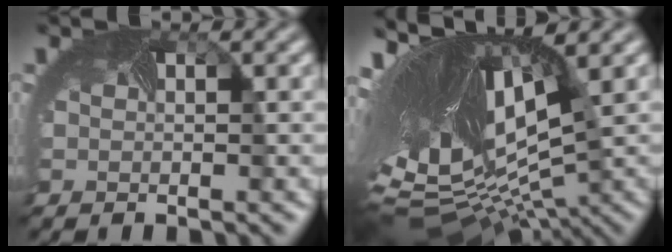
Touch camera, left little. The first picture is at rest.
{"total": 17.1, "force": [3.2, 7.8, 14.9], "torque": [-0.266, 0.011, 0.084]}